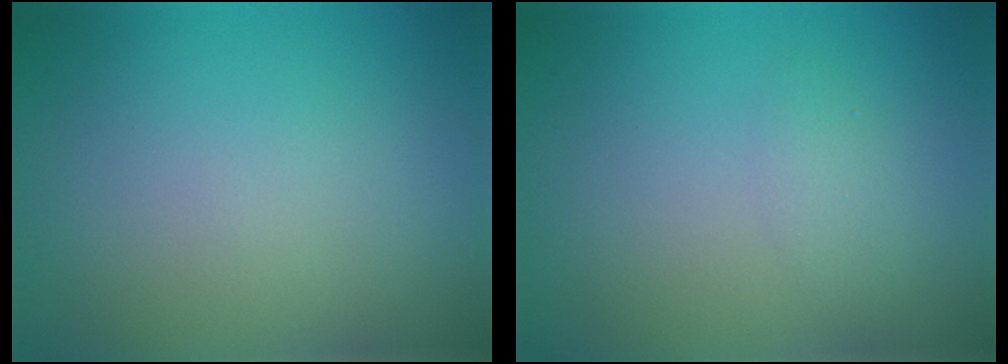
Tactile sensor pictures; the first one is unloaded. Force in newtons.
{"total": 1.2, "press": 1.2, "slide": 0.1}